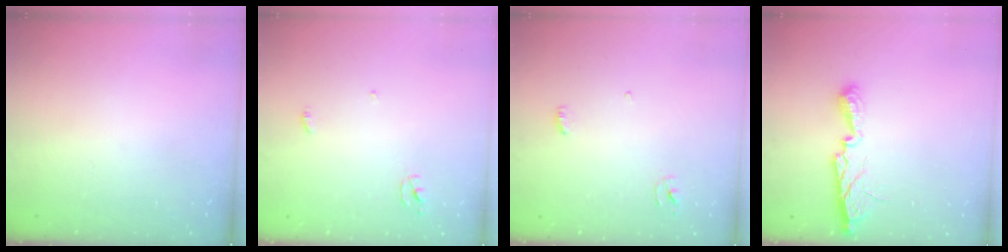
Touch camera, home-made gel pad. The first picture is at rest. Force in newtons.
{"total": 2.3, "press": 2.3, "slide": 0.1}
{"total": 3.3, "press": 3.3, "slide": 0.3}
{"total": 9.9, "press": 9.9, "slide": 0.3}